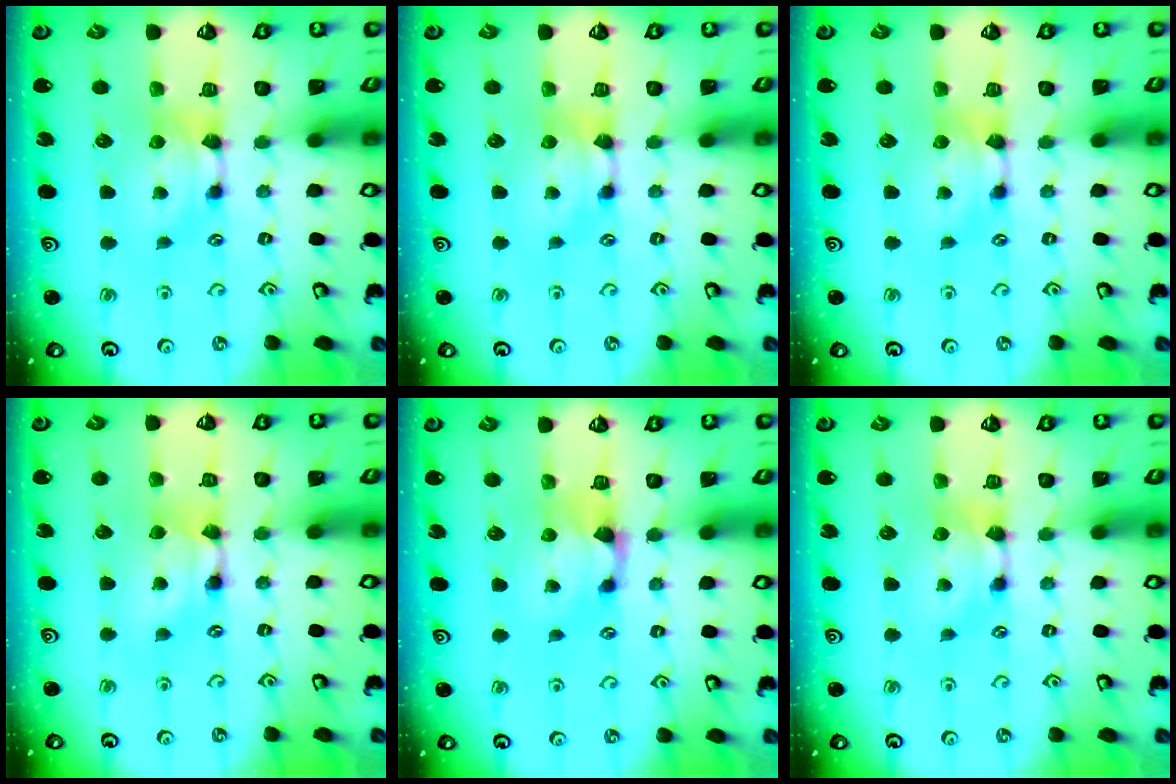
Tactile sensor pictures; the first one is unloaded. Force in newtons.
{"total": 0.0}
{"total": 0.0}
{"total": 1.5, "press": 1.5, "slide": 0.1}
{"total": 0.6, "press": 0.2, "slide": 0.5}
{"total": 0.0}